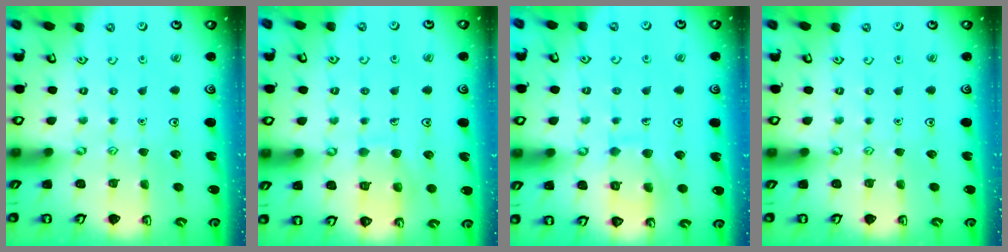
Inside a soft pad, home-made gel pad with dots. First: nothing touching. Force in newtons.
{"total": 8.8, "press": 8.7, "slide": 0.7}
{"total": 9.8, "press": 9.8, "slide": 1.0}
{"total": 0.0}